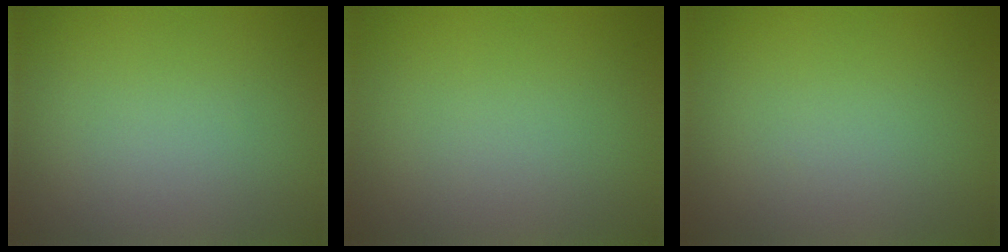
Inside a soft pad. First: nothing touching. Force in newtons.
{"total": 0.0}
{"total": 0.0}